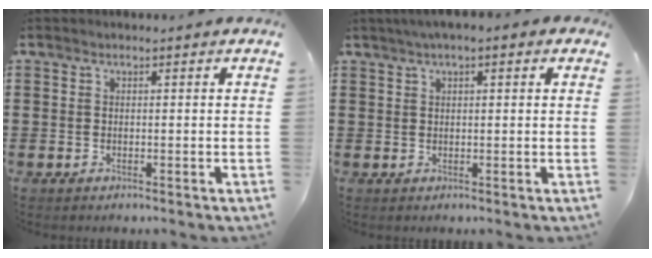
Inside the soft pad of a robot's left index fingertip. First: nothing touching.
{"total": 2.3, "force": [1.2, 0.4, 1.9], "torque": [-0.038, 0.005, 0.020]}